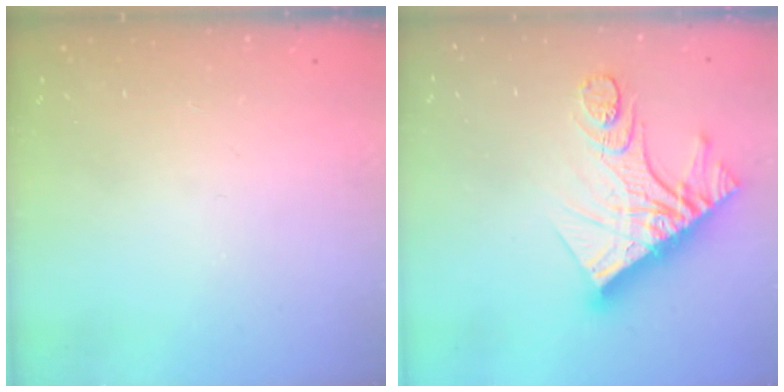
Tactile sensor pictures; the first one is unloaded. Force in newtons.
{"total": 16.3, "press": 16.3, "slide": 1.3}